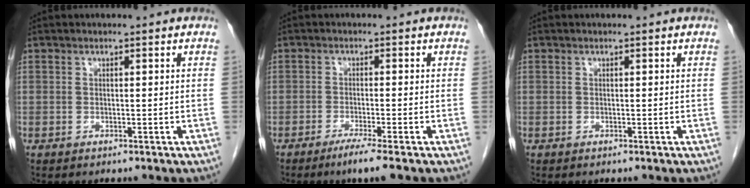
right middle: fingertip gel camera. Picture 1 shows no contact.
{"total": 3.8, "force": [-2.6, -0.6, 2.7], "torque": [-0.049, -0.012, -0.047]}
{"total": 0.0}